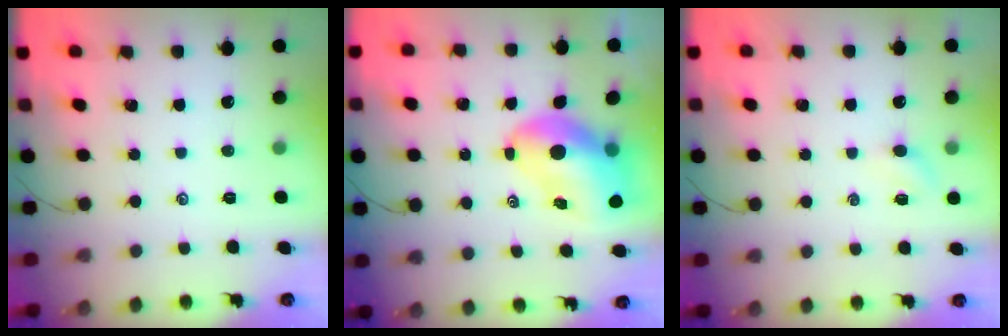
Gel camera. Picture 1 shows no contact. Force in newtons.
{"total": 10.7, "press": 10.3, "slide": 3.1}
{"total": 2.3, "press": 2.2, "slide": 0.8}